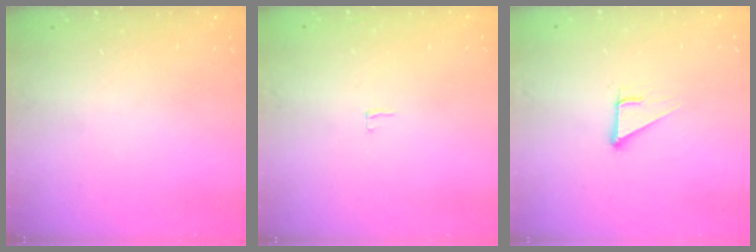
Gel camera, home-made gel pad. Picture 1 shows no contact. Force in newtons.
{"total": 2.0, "press": 2.0, "slide": 0.2}
{"total": 2.8, "press": 2.8, "slide": 0.0}